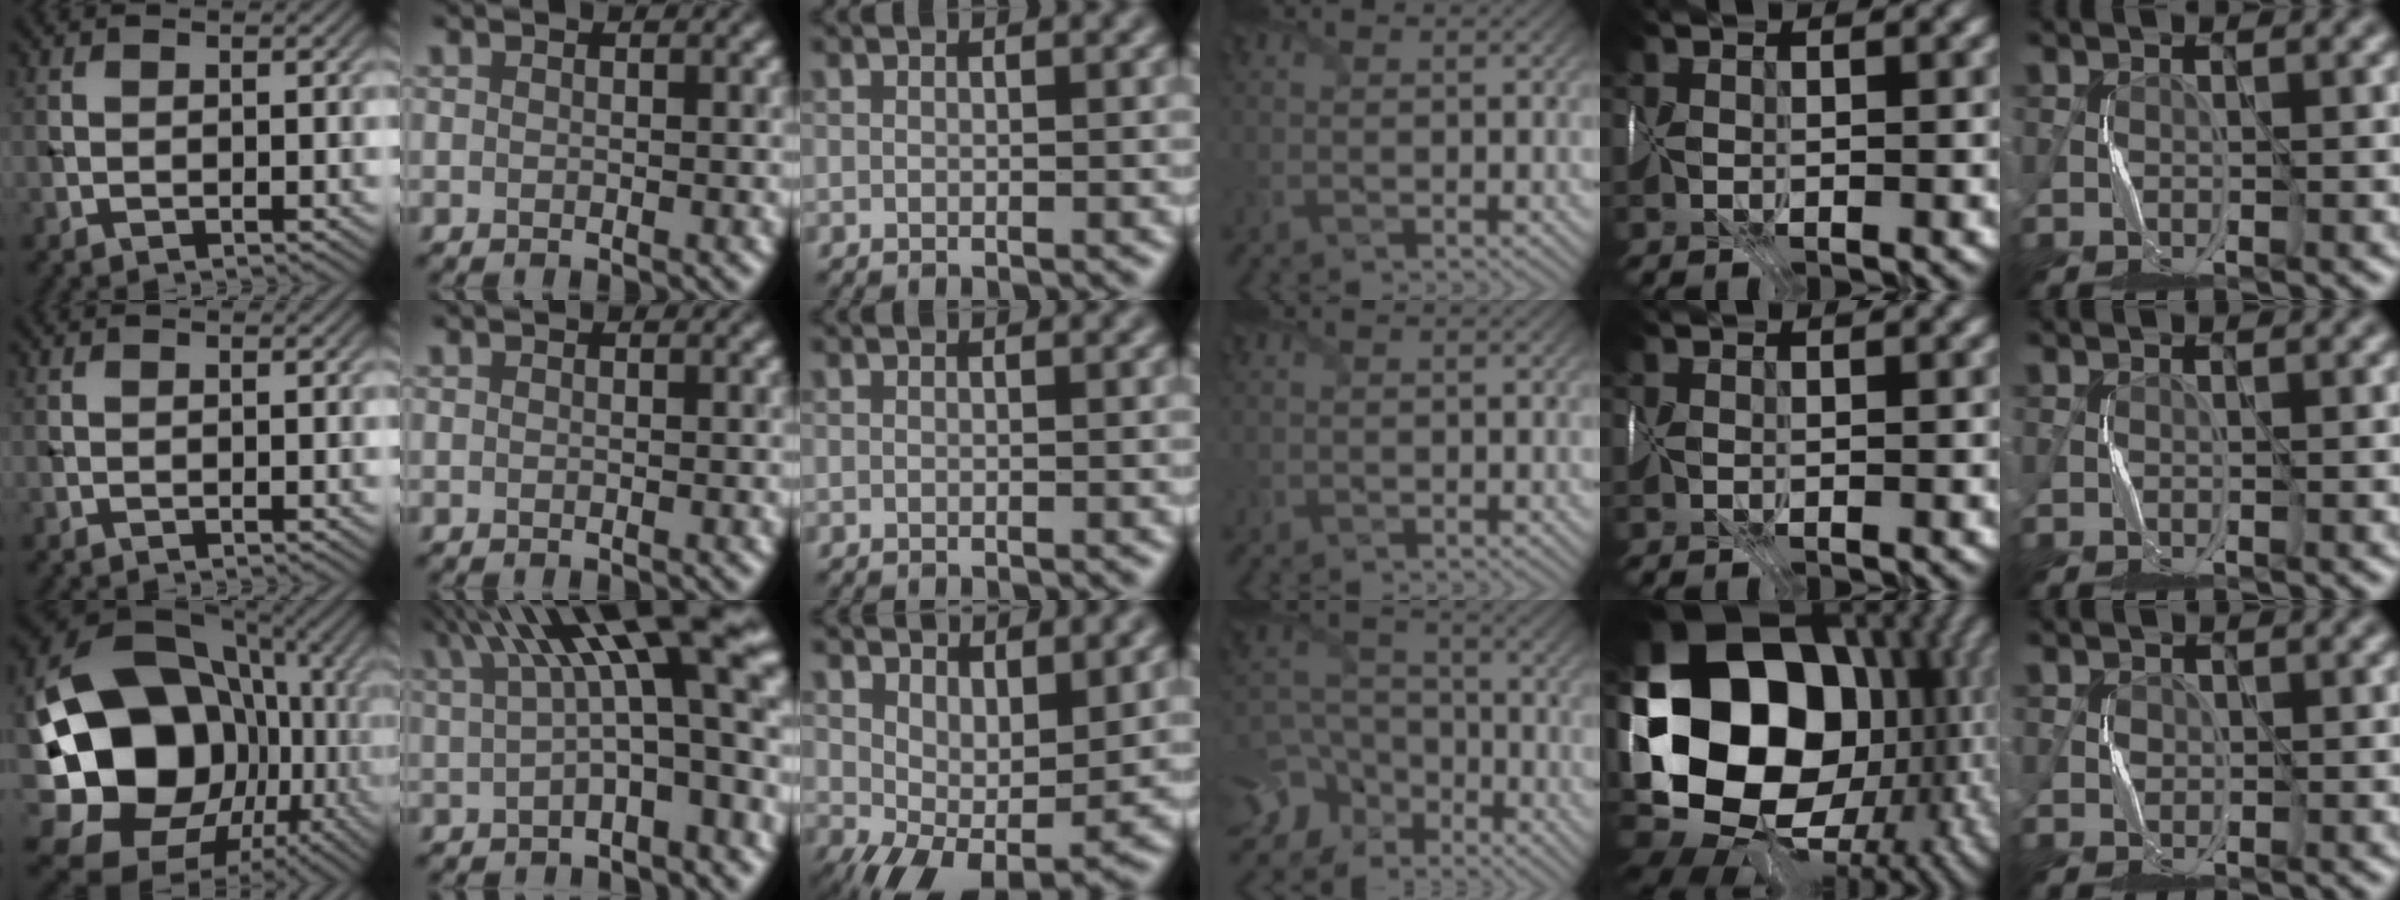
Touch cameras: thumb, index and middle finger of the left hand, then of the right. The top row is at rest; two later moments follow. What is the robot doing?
{"motion": "fold", "object": "map"}